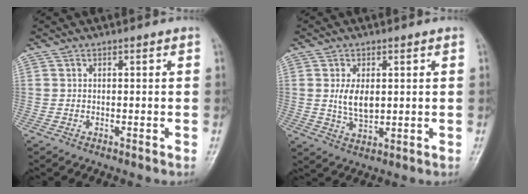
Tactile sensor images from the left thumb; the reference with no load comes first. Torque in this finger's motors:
{"motor_torque": [-0.26, 0.44, 0.67, 0.04, 0.16]}